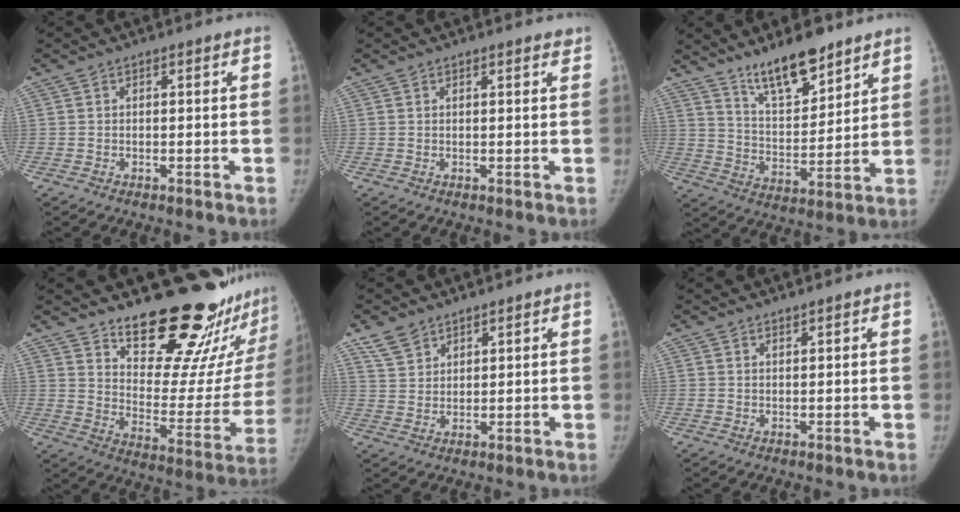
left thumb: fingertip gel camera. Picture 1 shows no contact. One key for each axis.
{"total": 1.4, "fx": 1.2, "fy": 0.4, "fz": 0.6, "tx": -0.003, "ty": -0.003, "tz": 0.016}
{"total": 12.8, "fx": 9.8, "fy": 4.0, "fz": 7.2, "tx": -0.098, "ty": -0.071, "tz": 0.178}
{"total": 25.3, "fx": 20.9, "fy": 7.1, "fz": 12.2, "tx": -0.137, "ty": -0.170, "tz": 0.292}
{"total": 5.0, "fx": 3.8, "fy": 2.8, "fz": 1.5, "tx": -0.019, "ty": -0.015, "tz": 0.082}
{"total": 0.8, "fx": 0.8, "fy": 0.1, "fz": 0.2, "tx": -0.002, "ty": -0.007, "tz": 0.015}